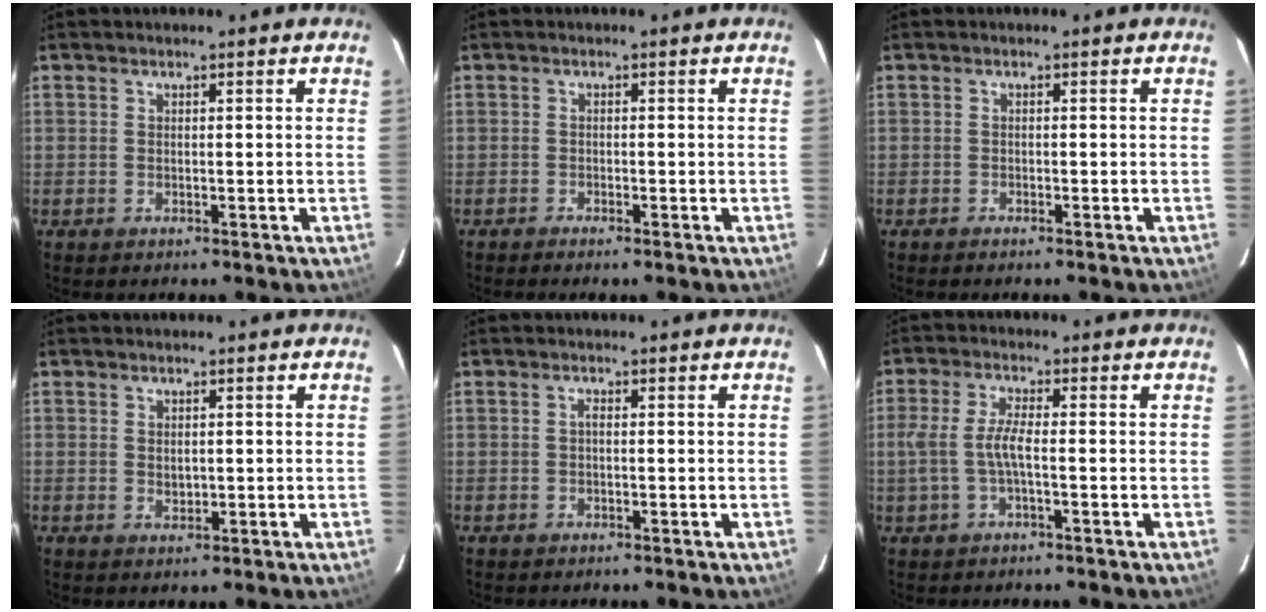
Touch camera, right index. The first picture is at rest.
{"total": 1.0, "force": [-0.9, 0.0, 0.5], "torque": [-0.015, -0.001, -0.017]}
{"total": 0.6, "force": [-0.5, 0.0, 0.2], "torque": [-0.004, -0.001, -0.011]}
{"total": 1.6, "force": [0.1, 1.2, 1.0], "torque": [-0.013, 0.000, 0.005]}
{"total": 0.6, "force": [-0.1, 0.2, 0.5], "torque": [-0.010, 0.004, -0.004]}
{"total": 5.1, "force": [-1.1, 1.0, 4.9], "torque": [-0.107, 0.003, -0.018]}